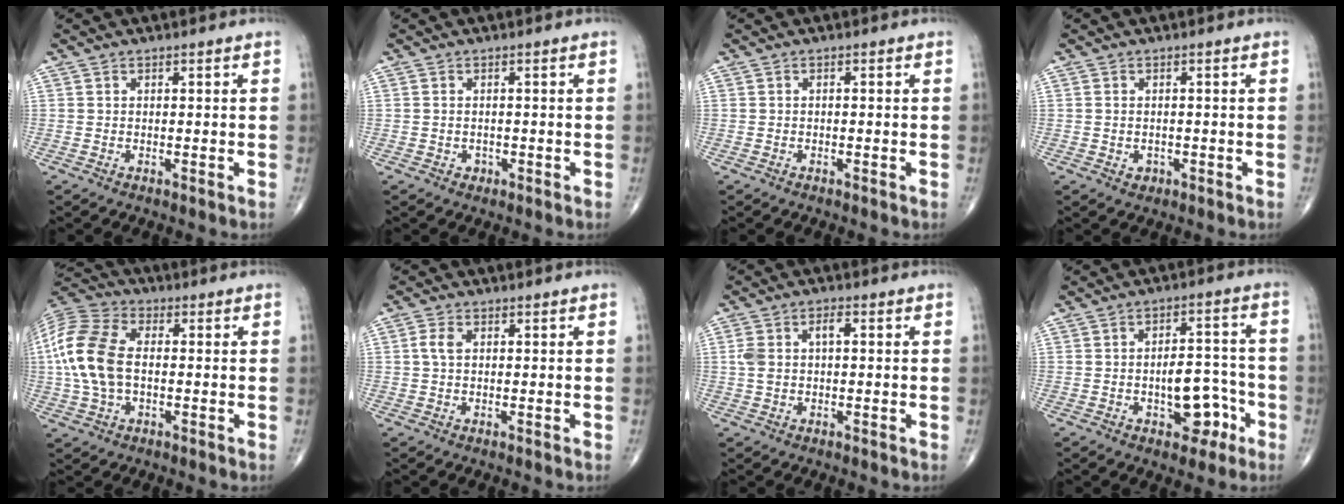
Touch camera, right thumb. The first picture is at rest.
{"total": 1.1, "force": [-0.4, 1.0, 0.3], "torque": [0.000, 0.005, -0.003]}
{"total": 0.0}
{"total": 1.6, "force": [-0.5, 1.4, 0.6], "torque": [-0.004, 0.005, -0.002]}
{"total": 14.6, "force": [0.0, 8.8, 11.7], "torque": [-0.257, 0.026, -0.005]}
{"total": 2.5, "force": [0.4, 1.5, 1.9], "torque": [-0.047, 0.007, 0.007]}
{"total": 4.9, "force": [0.6, 2.6, 4.1], "torque": [-0.098, 0.020, 0.012]}
{"total": 9.2, "force": [-3.4, 5.3, 6.7], "torque": [-0.062, 0.040, -0.043]}